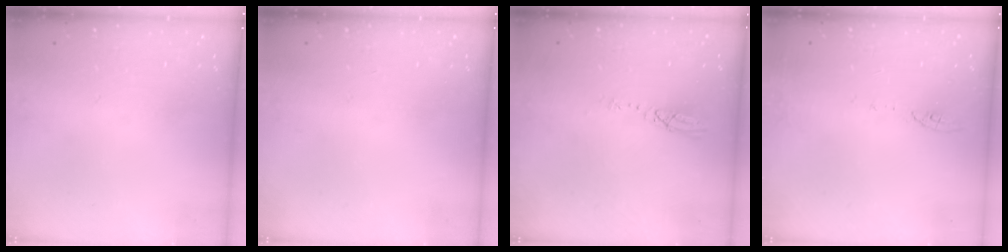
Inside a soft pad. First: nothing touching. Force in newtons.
{"total": 0.0}
{"total": 3.7, "press": 3.7, "slide": 0.1}
{"total": 4.8, "press": 4.8, "slide": 0.6}